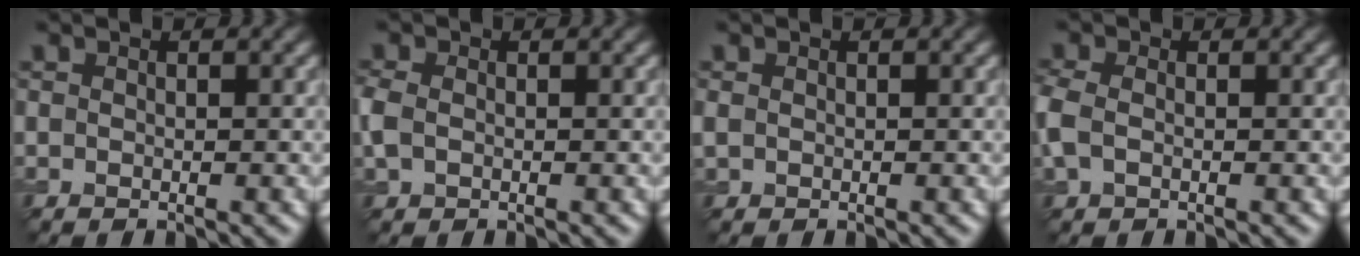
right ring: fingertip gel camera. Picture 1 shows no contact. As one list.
[{"total": 2.0, "force": [-0.2, 1.6, 1.2], "torque": [-0.034, 0.001, -0.009]}, {"total": 0.7, "force": [0.1, 0.6, 0.4], "torque": [-0.011, -0.001, 0.003]}, {"total": 2.5, "force": [-0.4, 1.8, 1.8], "torque": [-0.053, 0.002, -0.016]}]